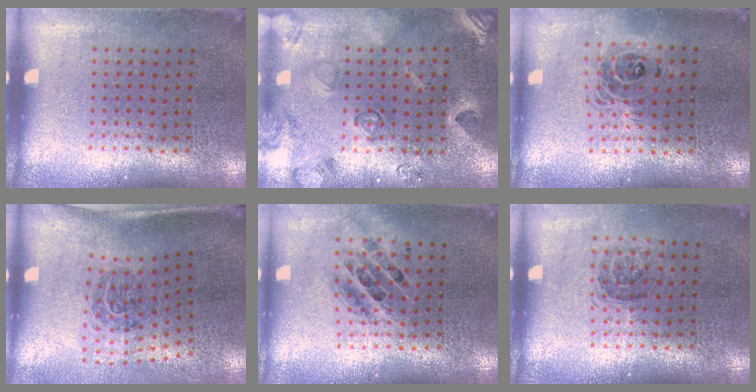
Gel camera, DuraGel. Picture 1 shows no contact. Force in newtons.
{"total": 2.3, "press": 2.0, "slide": 1.1}
{"total": 1.7, "press": 1.4, "slide": 0.9}
{"total": 1.8, "press": 1.1, "slide": 1.4}
{"total": 1.5, "press": 1.3, "slide": 0.8}
{"total": 1.1, "press": 1.0, "slide": 0.6}